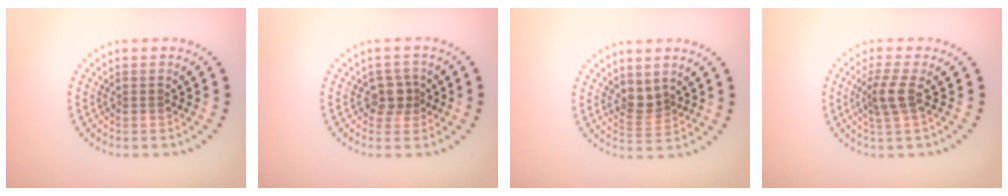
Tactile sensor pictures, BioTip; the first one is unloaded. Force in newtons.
{"total": 2.0, "press": 1.7, "slide": 1.1}
{"total": 2.1, "press": 1.6, "slide": 1.3}
{"total": 2.5, "press": 1.9, "slide": 1.6}